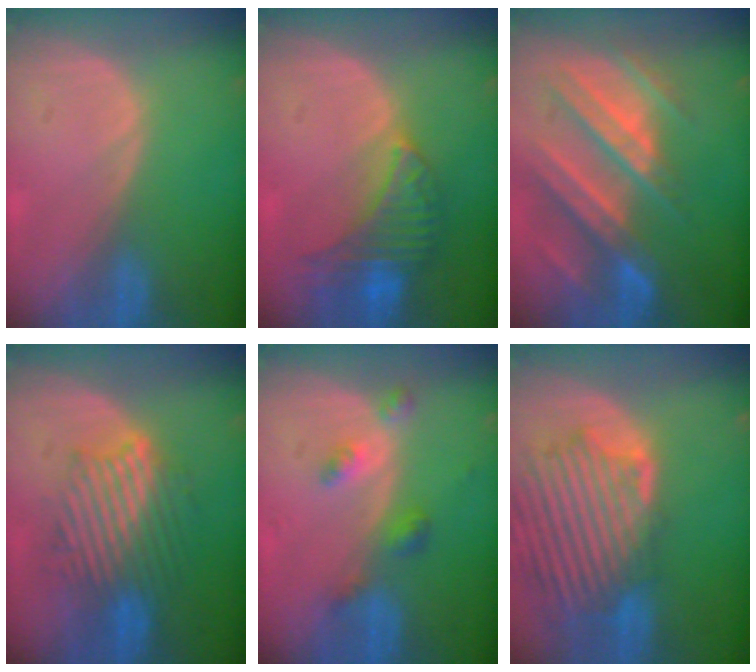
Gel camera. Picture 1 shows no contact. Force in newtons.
{"total": 7.4, "press": 7.1, "slide": 2.1}
{"total": 11.2, "press": 9.9, "slide": 5.2}
{"total": 9.0, "press": 8.9, "slide": 1.2}
{"total": 4.2, "press": 3.9, "slide": 1.6}
{"total": 13.1, "press": 11.4, "slide": 6.4}